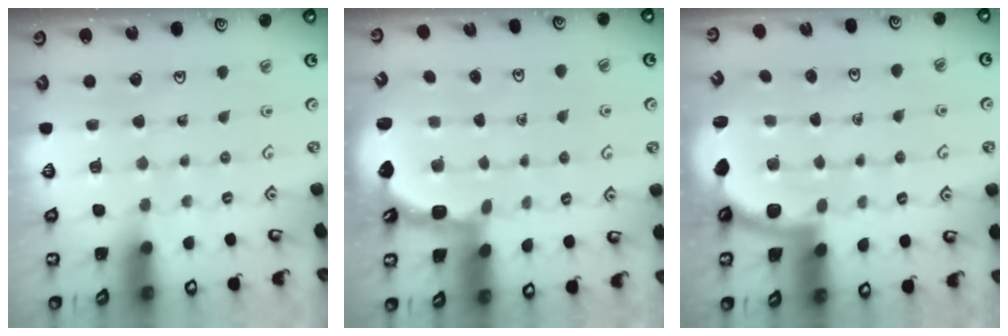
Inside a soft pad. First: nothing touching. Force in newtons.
{"total": 2.4, "press": 2.0, "slide": 1.3}
{"total": 2.4, "press": 2.3, "slide": 0.6}